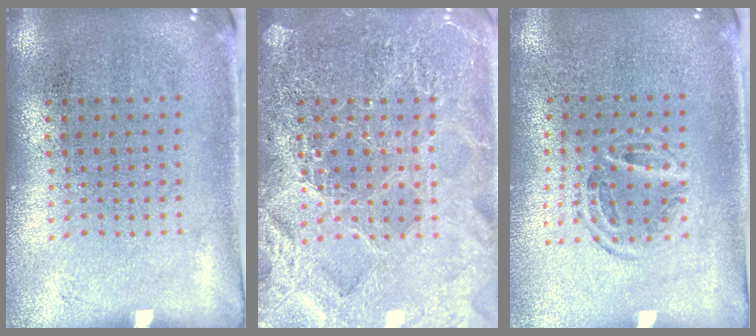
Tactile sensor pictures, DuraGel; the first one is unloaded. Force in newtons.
{"total": 6.3, "press": 6.3, "slide": 0.9}
{"total": 1.0, "press": 1.0, "slide": 0.4}